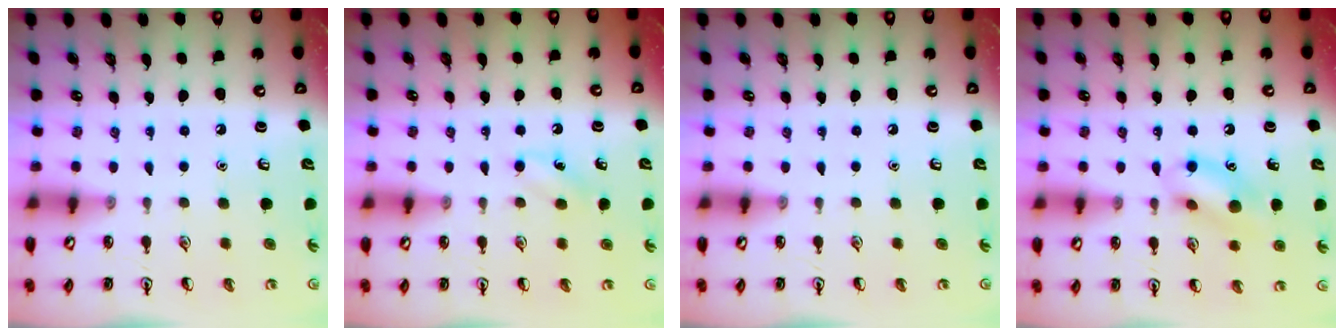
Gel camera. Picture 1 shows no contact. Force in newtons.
{"total": 5.7, "press": 5.6, "slide": 1.4}
{"total": 0.0}
{"total": 11.8, "press": 11.7, "slide": 1.3}